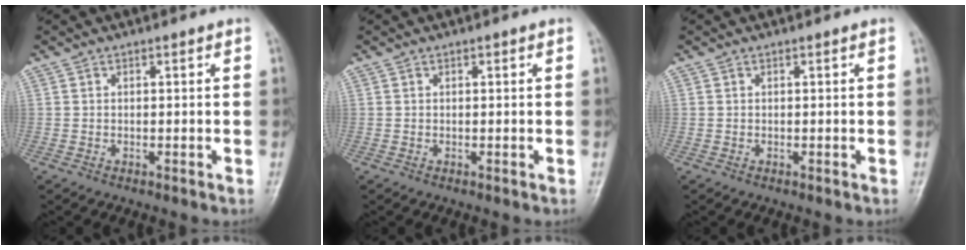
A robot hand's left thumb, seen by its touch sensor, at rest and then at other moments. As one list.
[{"total": 0.0}, {"total": 0.0}]